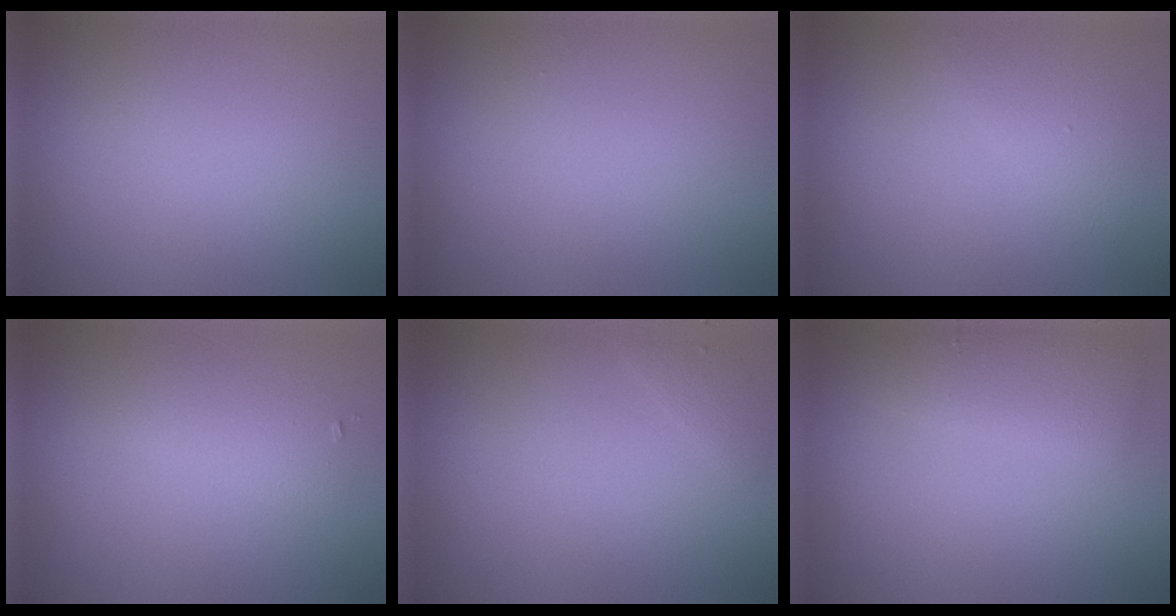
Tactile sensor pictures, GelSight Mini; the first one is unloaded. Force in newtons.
{"total": 0.0}
{"total": 1.7, "press": 1.7, "slide": 0.2}
{"total": 2.0, "press": 2.0, "slide": 0.1}
{"total": 0.8, "press": 0.8, "slide": 0.1}
{"total": 3.5, "press": 3.5, "slide": 0.0}